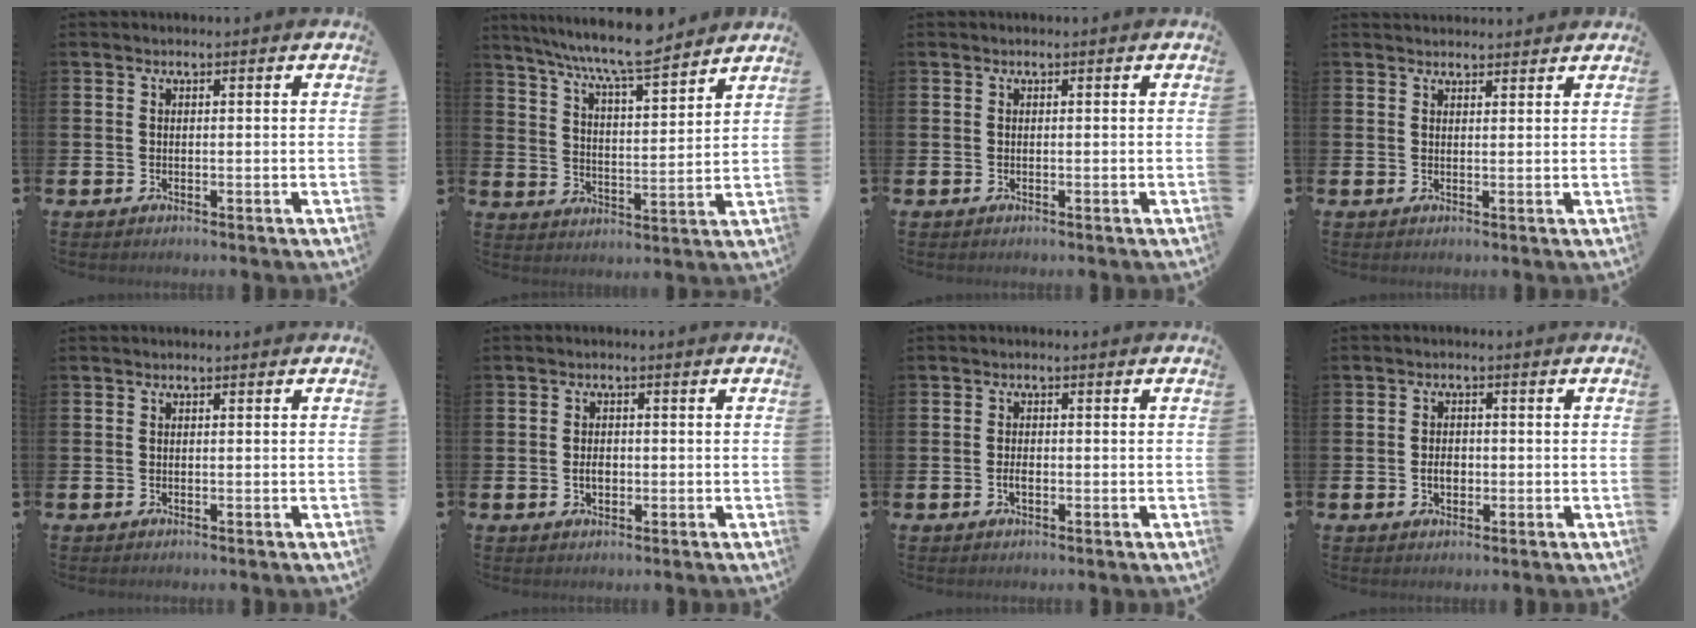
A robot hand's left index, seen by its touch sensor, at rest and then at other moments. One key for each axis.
{"total": 8.4, "fx": 7.9, "fy": 0.1, "fz": 2.9, "tx": -0.078, "ty": -0.052, "tz": 0.137}
{"total": 0.0}
{"total": 1.9, "fx": 1.8, "fy": 0.5, "fz": 0.0, "tx": 0.006, "ty": -0.007, "tz": 0.032}
{"total": 0.0}
{"total": 2.1, "fx": -0.3, "fy": 1.4, "fz": 1.6, "tx": -0.020, "ty": 0.003, "tz": -0.010}
{"total": 1.6, "fx": -0.5, "fy": 0.8, "fz": 1.3, "tx": -0.022, "ty": 0.001, "tz": -0.011}
{"total": 2.5, "fx": -0.5, "fy": 1.7, "fz": 1.7, "tx": -0.016, "ty": -0.002, "tz": -0.015}